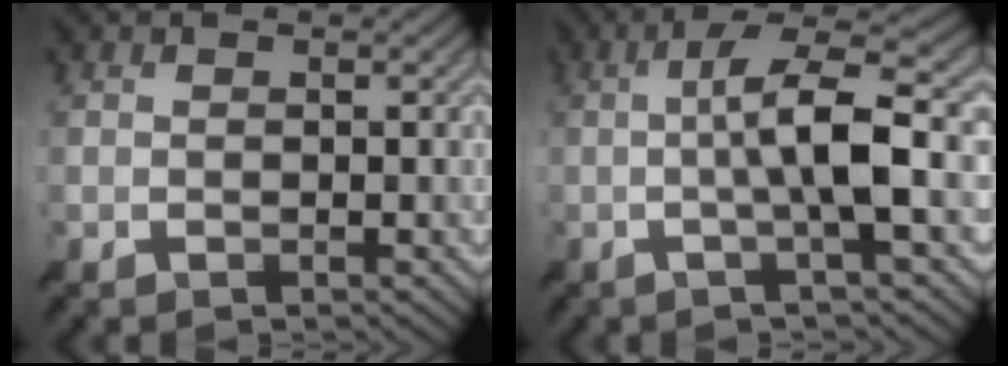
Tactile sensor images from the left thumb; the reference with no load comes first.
{"total": 9.3, "force": [-0.7, 1.3, 9.2], "torque": [-0.146, 0.022, -0.030]}